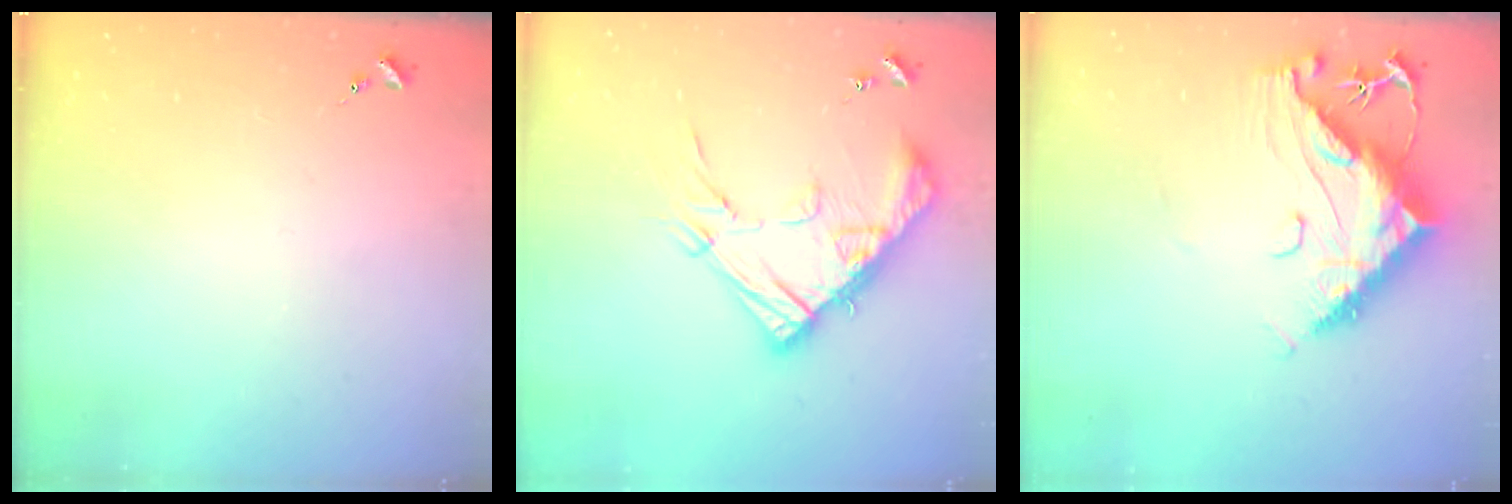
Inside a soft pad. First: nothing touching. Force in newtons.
{"total": 19.5, "press": 19.4, "slide": 1.8}
{"total": 14.6, "press": 14.5, "slide": 1.5}